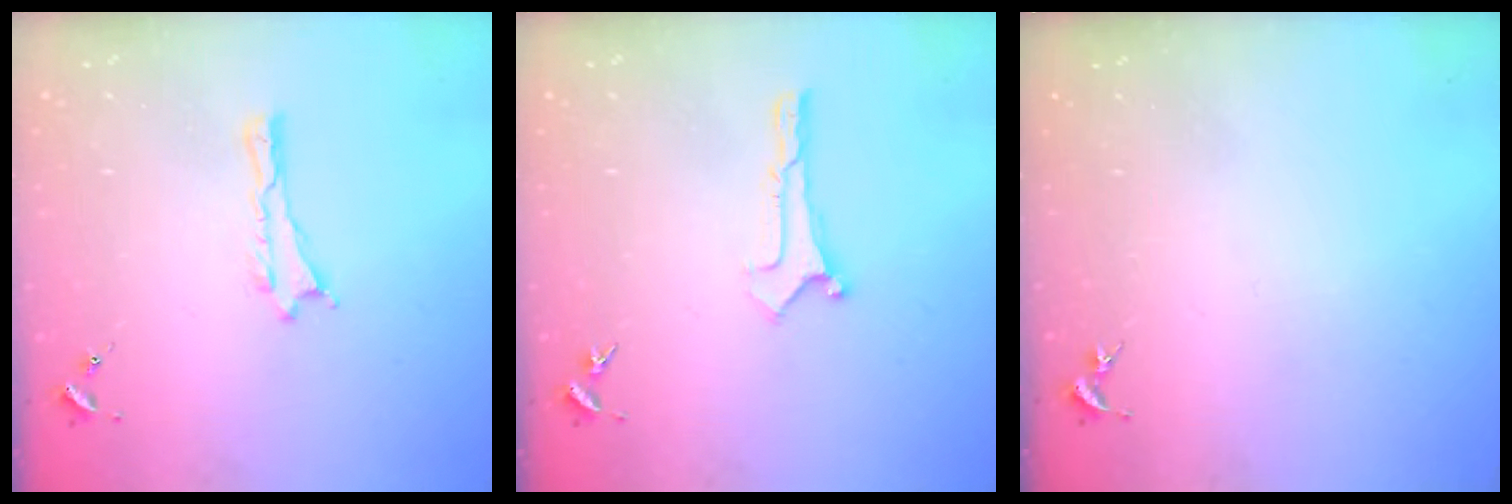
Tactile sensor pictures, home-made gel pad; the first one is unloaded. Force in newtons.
{"total": 0.0}
{"total": 0.0}